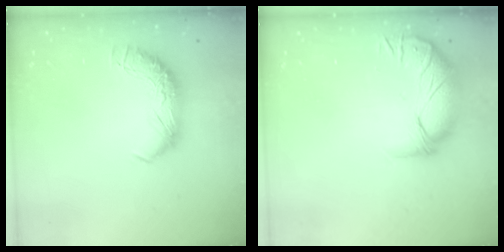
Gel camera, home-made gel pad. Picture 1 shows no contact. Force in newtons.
{"total": 3.5, "press": 2.6, "slide": 2.4}